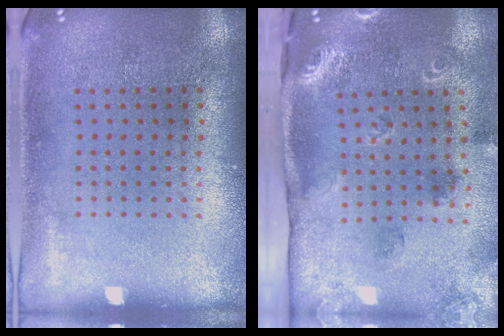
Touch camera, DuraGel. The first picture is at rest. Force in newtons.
{"total": 2.1, "press": 1.8, "slide": 1.1}